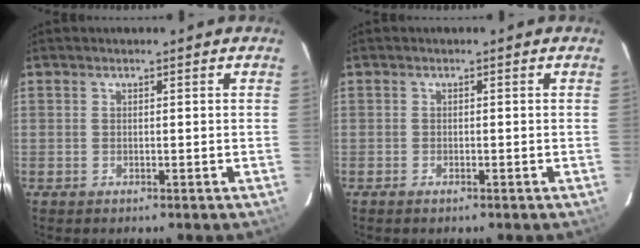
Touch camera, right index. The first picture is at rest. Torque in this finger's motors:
{"motor_torque": [-0.12, -0.07, 0.07, 0.01]}